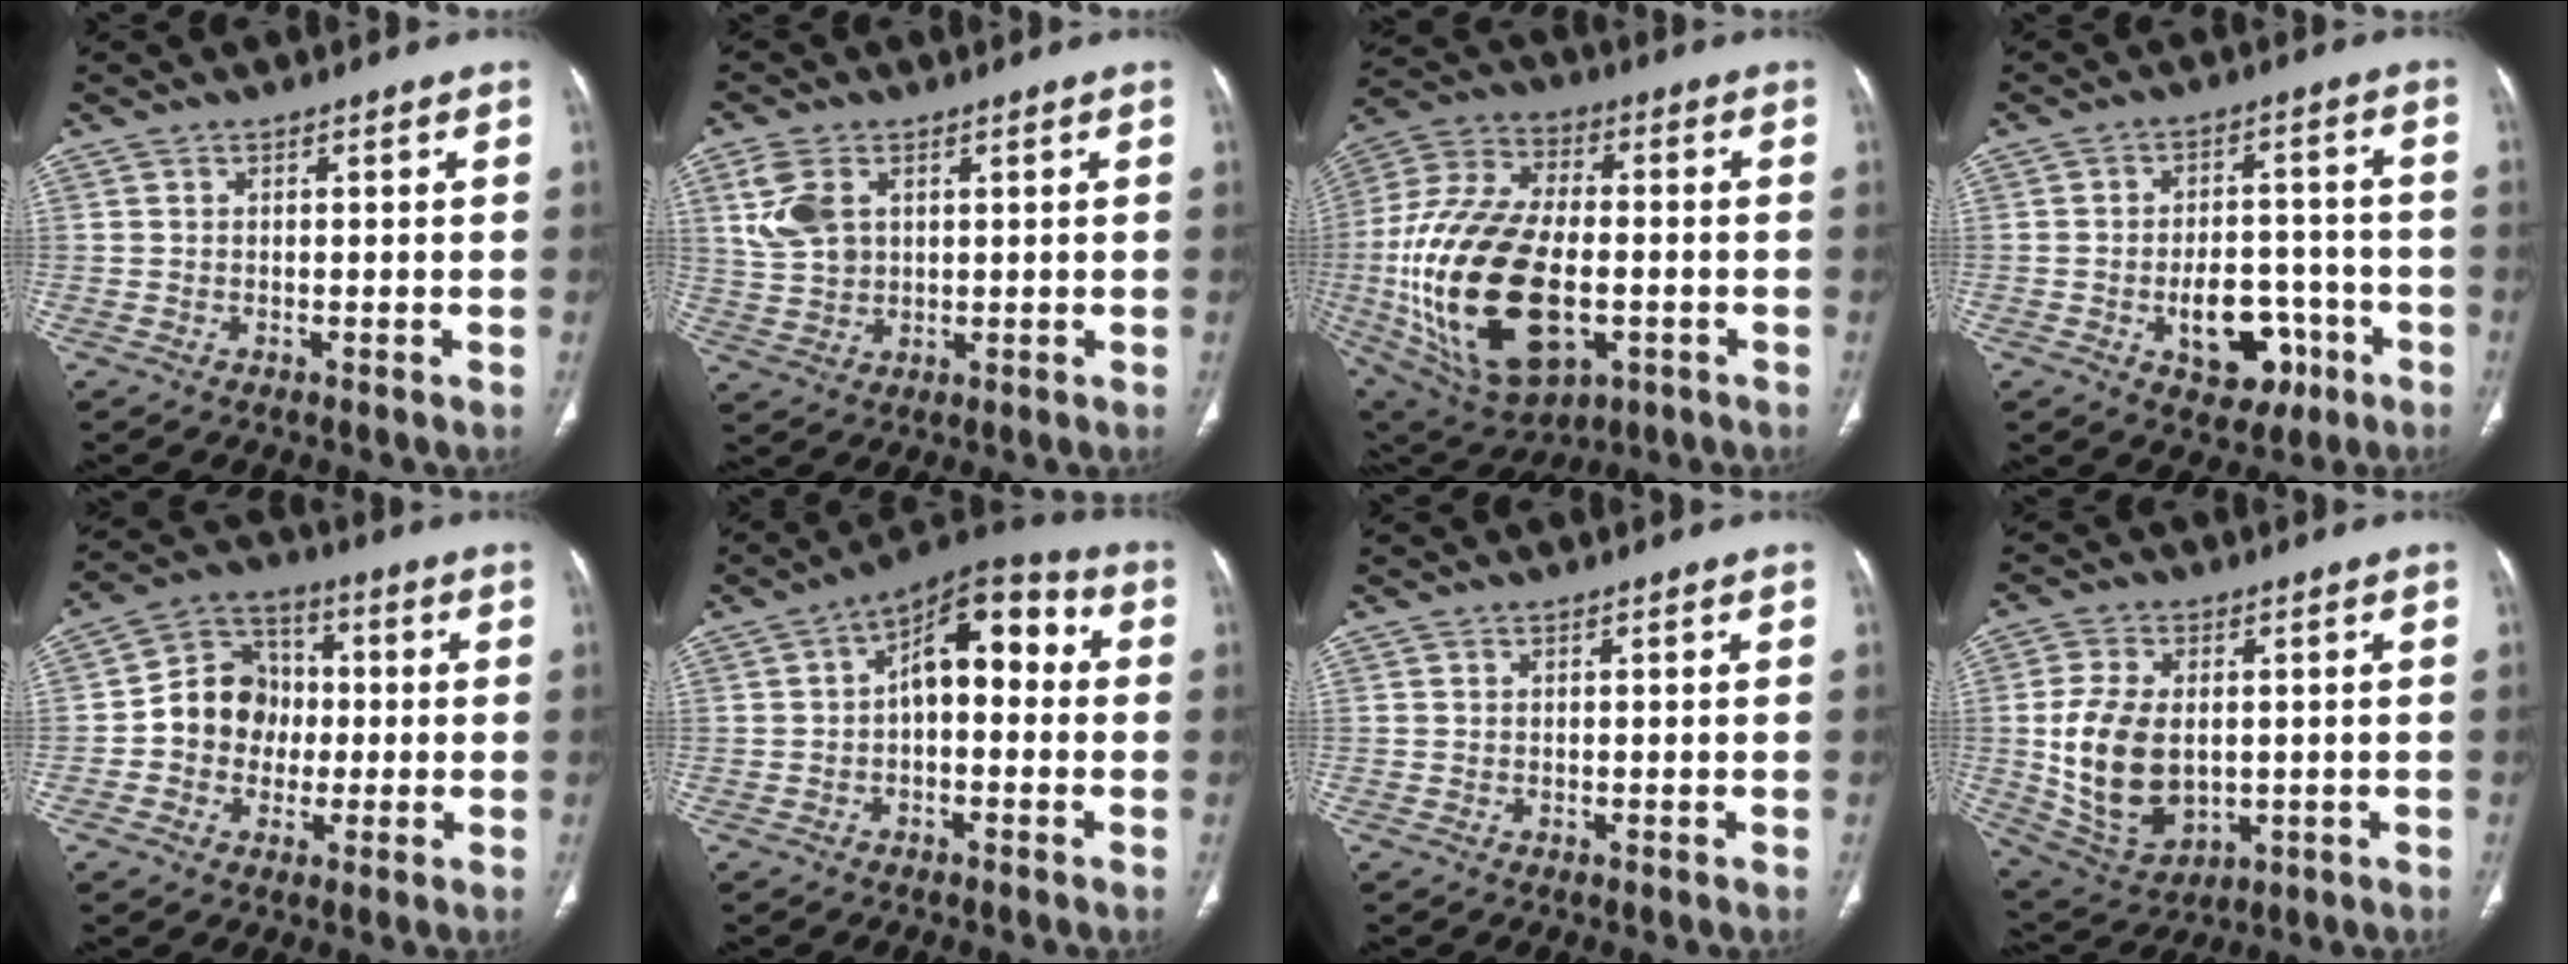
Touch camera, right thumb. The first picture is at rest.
{"total": 7.5, "force": [2.6, 5.0, 5.0], "torque": [-0.104, -0.003, 0.060]}
{"total": 27.9, "force": [-5.2, 15.5, 22.7], "torque": [-0.462, 0.002, -0.066]}
{"total": 11.0, "force": [-4.2, 7.1, 7.3], "torque": [-0.073, 0.036, -0.049]}
{"total": 10.7, "force": [-0.9, 9.5, 4.9], "torque": [-0.041, 0.031, -0.027]}
{"total": 11.9, "force": [0.8, 6.4, 10.1], "torque": [-0.116, 0.041, -0.002]}
{"total": 0.0}
{"total": 14.5, "force": [-0.1, 9.3, 11.1], "torque": [-0.206, -0.008, 0.022]}